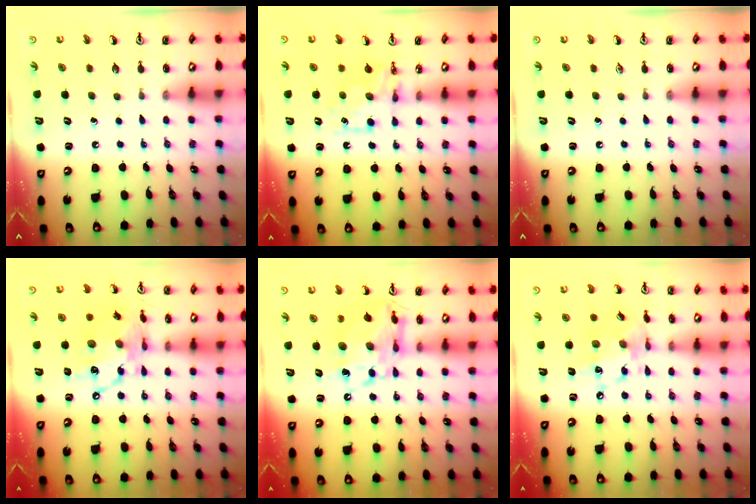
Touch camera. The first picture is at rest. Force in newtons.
{"total": 7.7, "press": 7.7, "slide": 0.7}
{"total": 0.0}
{"total": 16.0, "press": 15.9, "slide": 1.4}
{"total": 14.2, "press": 14.1, "slide": 1.6}
{"total": 12.6, "press": 12.5, "slide": 0.8}